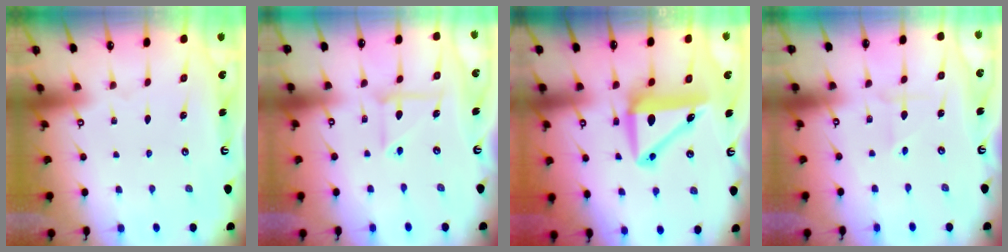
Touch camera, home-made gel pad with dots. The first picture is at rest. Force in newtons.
{"total": 8.4, "press": 8.3, "slide": 1.1}
{"total": 10.7, "press": 10.4, "slide": 2.5}
{"total": 1.8, "press": 1.8, "slide": 0.1}